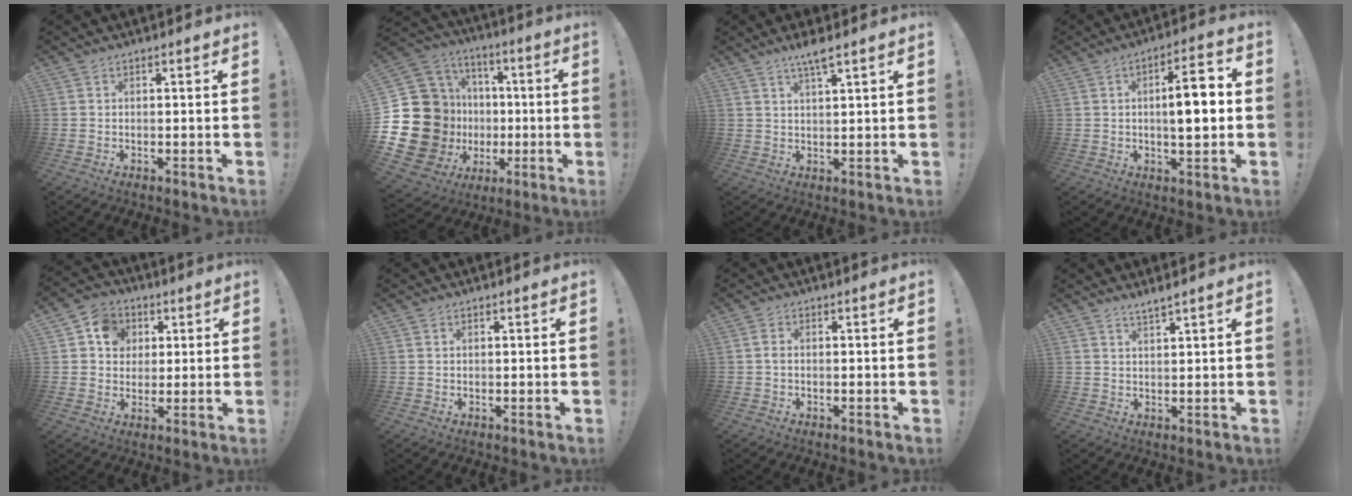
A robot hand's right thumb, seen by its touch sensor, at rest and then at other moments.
{"total": 24.6, "force": [-1.9, 20.5, 13.5], "torque": [-0.274, -0.003, 0.032]}
{"total": 4.7, "force": [3.3, 0.1, 3.3], "torque": [-0.062, -0.015, 0.053]}
{"total": 8.5, "force": [0.1, 2.4, 8.2], "torque": [-0.118, 0.002, -0.006]}
{"total": 9.1, "force": [2.7, 8.0, 3.4], "torque": [-0.047, -0.007, 0.053]}
{"total": 0.5, "force": [0.3, 0.3, 0.2], "torque": [-0.002, -0.001, 0.005]}
{"total": 1.4, "force": [-0.1, 0.7, 1.2], "torque": [-0.024, 0.003, -0.001]}
{"total": 2.5, "force": [2.1, -0.3, 1.3], "torque": [-0.026, -0.011, 0.036]}